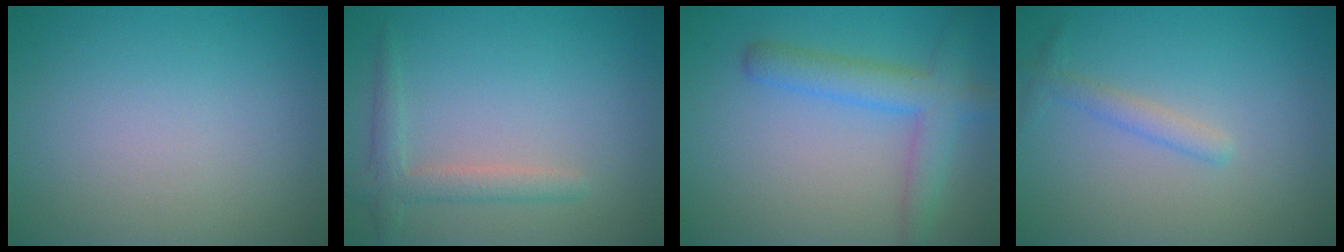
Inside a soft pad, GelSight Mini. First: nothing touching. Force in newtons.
{"total": 2.3, "press": 2.3, "slide": 0.2}
{"total": 4.2, "press": 4.2, "slide": 0.1}
{"total": 1.5, "press": 1.5, "slide": 0.1}